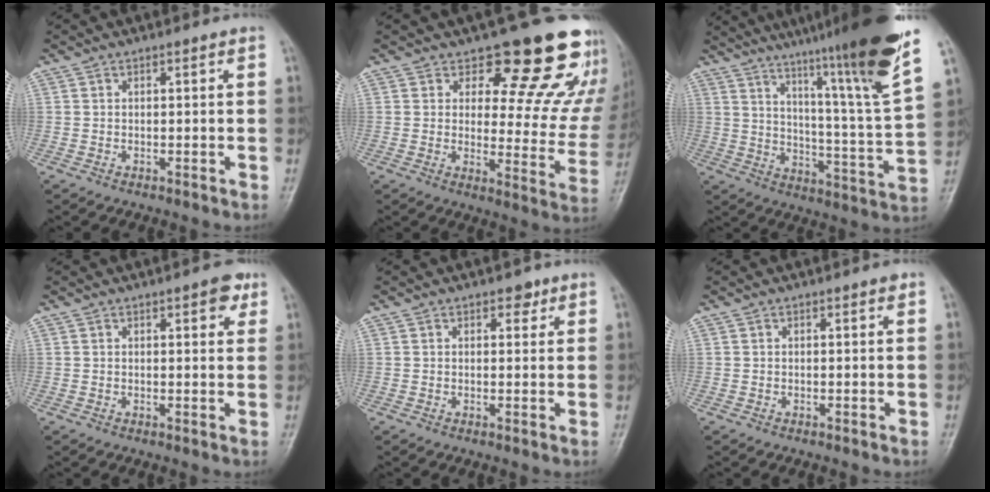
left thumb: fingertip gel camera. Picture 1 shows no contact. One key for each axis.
{"total": 18.5, "fx": 15.0, "fy": 7.2, "fz": 8.1, "tx": -0.035, "ty": -0.114, "tz": 0.172}
{"total": 25.1, "fx": 17.8, "fy": 0.6, "fz": 17.7, "tx": -0.247, "ty": -0.094, "tz": 0.258}
{"total": 3.7, "fx": 2.1, "fy": 1.4, "fz": 2.8, "tx": -0.022, "ty": -0.006, "tz": 0.021}
{"total": 2.2, "fx": 1.4, "fy": 1.3, "fz": 1.1, "tx": 0.001, "ty": -0.005, "tz": 0.016}
{"total": 0.5, "fx": 0.3, "fy": 0.1, "fz": 0.4, "tx": -0.005, "ty": 0.000, "tz": 0.002}